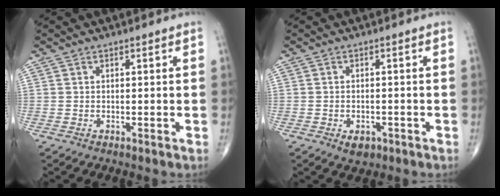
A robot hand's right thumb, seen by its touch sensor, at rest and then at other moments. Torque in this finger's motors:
{"motor_torque": [-0.21, 0.15, 0.16, 0.16, 0.07]}